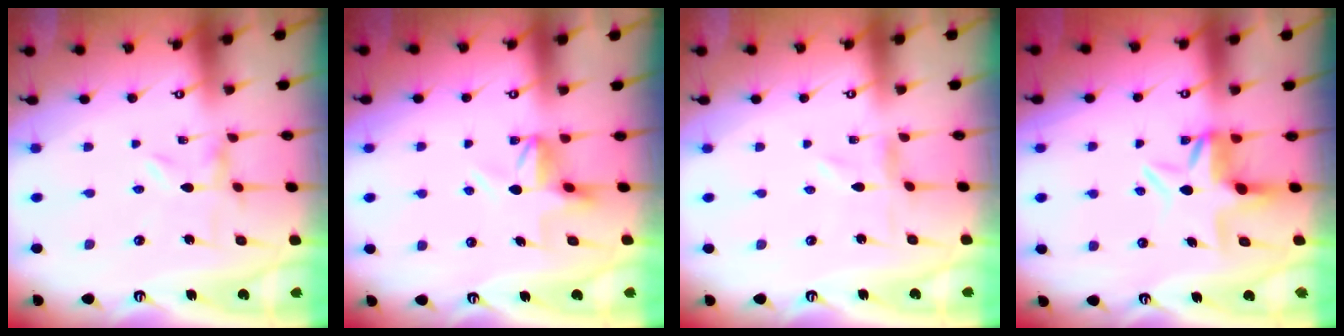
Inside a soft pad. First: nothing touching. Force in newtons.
{"total": 6.0, "press": 6.0, "slide": 0.4}
{"total": 1.0, "press": 1.0, "slide": 0.2}
{"total": 6.0, "press": 5.9, "slide": 0.8}